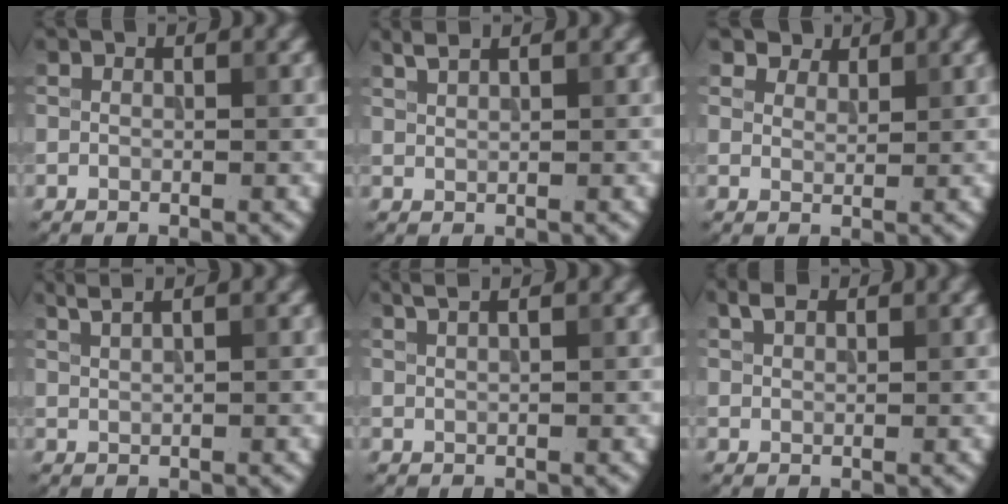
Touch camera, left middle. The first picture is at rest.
{"total": 1.4, "force": [1.2, 0.3, 0.7], "torque": [-0.015, 0.003, 0.024]}
{"total": 3.7, "force": [3.1, 1.8, 1.0], "torque": [-0.035, -0.011, 0.055]}
{"total": 2.9, "force": [2.1, 0.9, 1.7], "torque": [-0.014, 0.012, 0.019]}
{"total": 2.4, "force": [1.7, 0.8, 1.5], "torque": [-0.012, 0.005, 0.010]}
{"total": 1.8, "force": [1.3, 0.9, 0.9], "torque": [-0.020, 0.006, 0.026]}